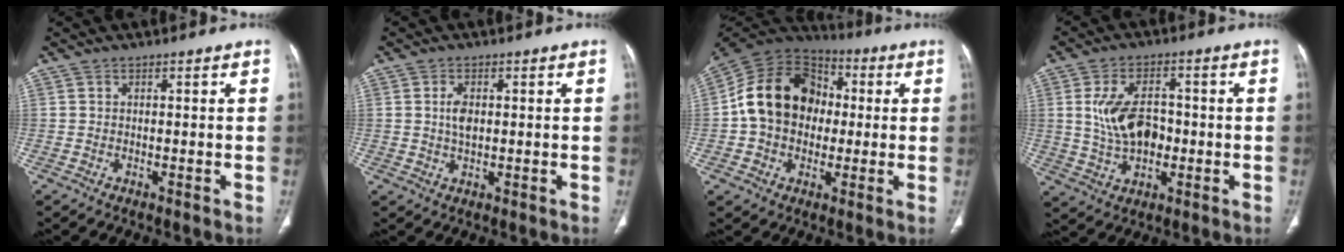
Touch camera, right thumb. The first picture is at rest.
{"total": 3.3, "force": [0.5, 1.9, 2.7], "torque": [-0.048, -0.001, 0.010]}
{"total": 17.9, "force": [0.4, 14.2, 11.0], "torque": [-0.164, 0.034, -0.001]}
{"total": 10.6, "force": [-0.1, 6.7, 8.2], "torque": [-0.135, 0.011, 0.006]}